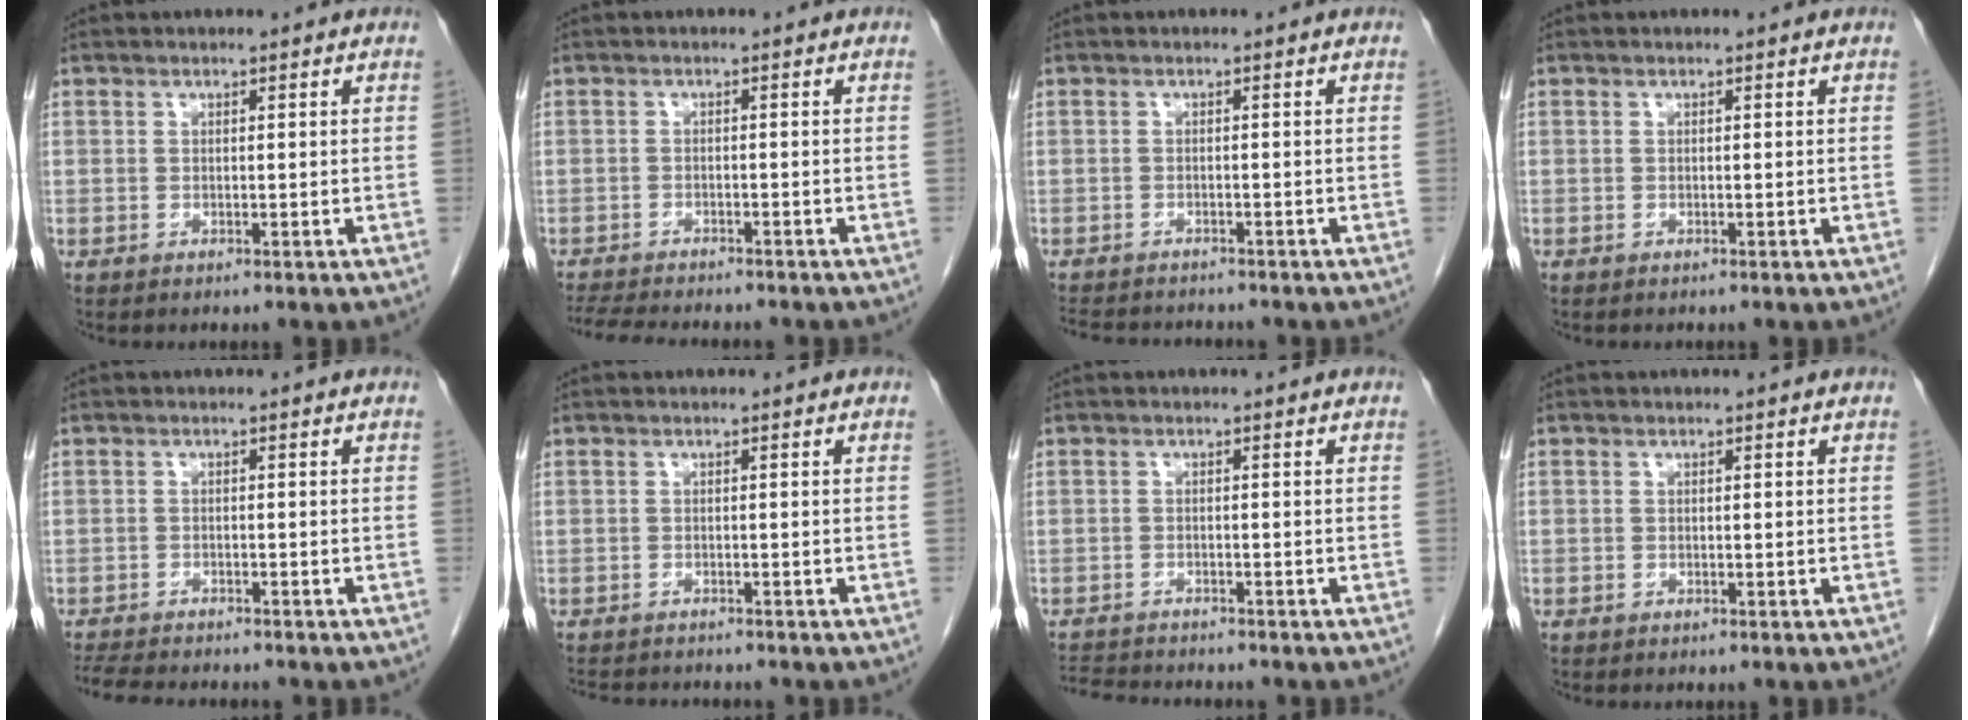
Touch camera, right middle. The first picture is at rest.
{"total": 9.4, "force": [-8.5, 1.4, 3.9], "torque": [-0.064, -0.011, -0.125]}
{"total": 6.6, "force": [-6.2, 1.4, 1.8], "torque": [-0.028, -0.006, -0.092]}
{"total": 0.0}
{"total": 7.4, "force": [-6.8, 0.9, 2.8], "torque": [-0.046, -0.013, -0.109]}
{"total": 5.5, "force": [-5.2, 1.0, 1.5], "torque": [-0.022, -0.006, -0.078]}
{"total": 6.4, "force": [-6.1, 0.7, 1.7], "torque": [-0.029, -0.008, -0.098]}
{"total": 0.0}